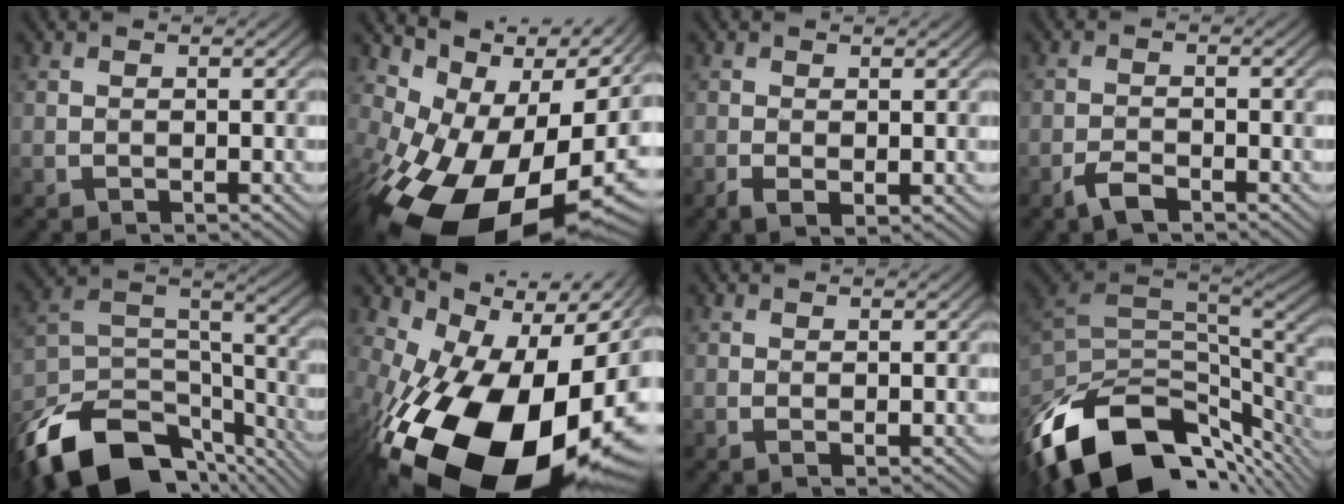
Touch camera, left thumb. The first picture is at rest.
{"total": 18.0, "force": [-3.1, 10.1, 14.5], "torque": [-0.229, -0.020, -0.036]}
{"total": 1.8, "force": [-0.3, 0.9, 1.6], "torque": [-0.037, -0.005, -0.004]}
{"total": 2.6, "force": [-1.9, 0.8, 1.6], "torque": [-0.034, 0.000, -0.042]}
{"total": 17.5, "force": [-12.3, 8.6, 9.0], "torque": [-0.224, -0.028, -0.195]}
{"total": 20.7, "force": [-5.3, 12.7, 15.5], "torque": [-0.270, -0.043, -0.072]}
{"total": 0.7, "force": [0.1, 0.2, 0.6], "torque": [-0.013, -0.003, 0.002]}
{"total": 17.1, "force": [-8.0, 9.5, 11.7], "torque": [-0.271, -0.030, -0.130]}